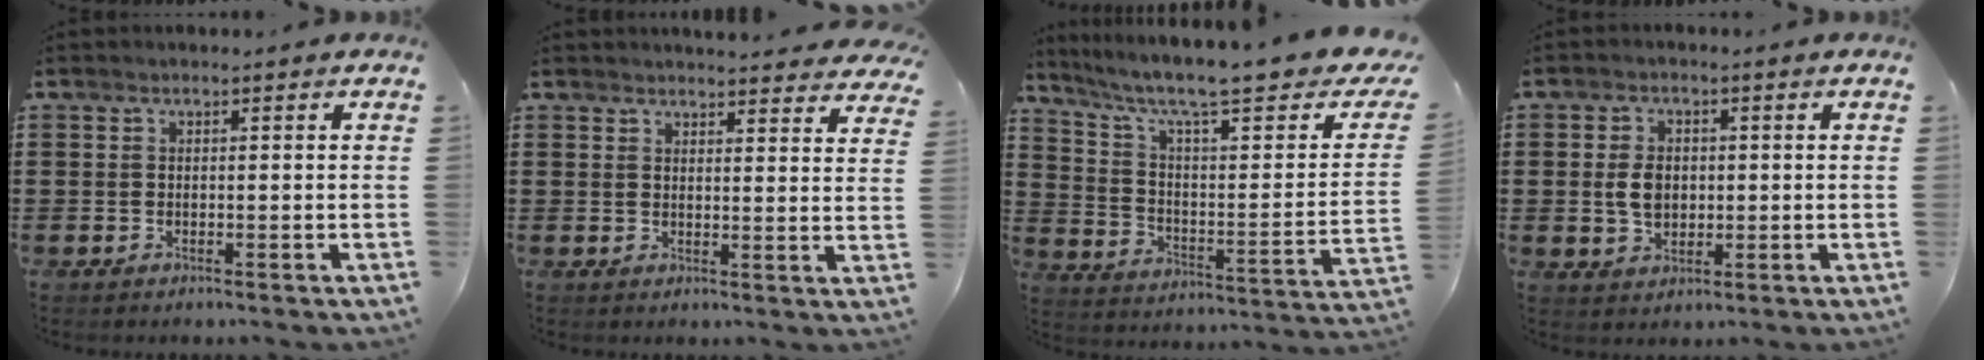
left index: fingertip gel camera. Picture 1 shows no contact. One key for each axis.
{"total": 3.4, "fx": 3.4, "fy": 0.0, "fz": 0.4, "tx": -0.009, "ty": -0.016, "tz": 0.062}
{"total": 9.2, "fx": 6.5, "fy": 1.9, "fz": 6.2, "tx": -0.121, "ty": -0.047, "tz": 0.099}
{"total": 4.5, "fx": 0.1, "fy": 3.1, "fz": 3.3, "tx": -0.076, "ty": 0.009, "tz": -0.001}